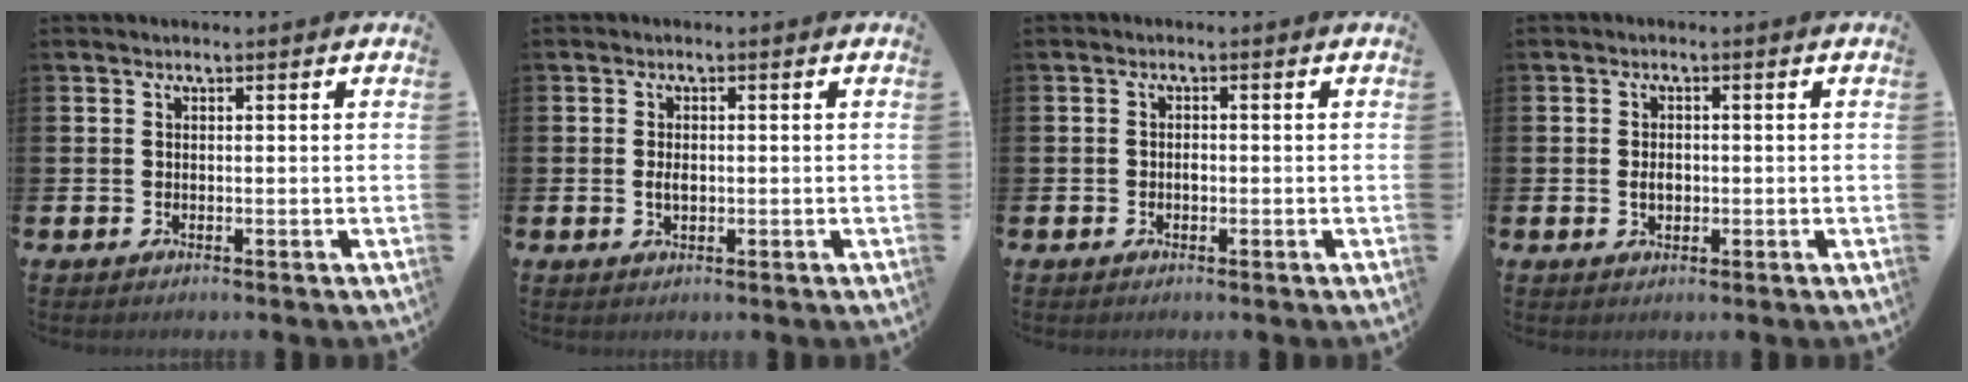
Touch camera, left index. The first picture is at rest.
{"total": 1.6, "force": [-0.1, 0.6, 1.5], "torque": [-0.028, 0.003, -0.004]}
{"total": 0.9, "force": [-0.4, 0.6, 0.5], "torque": [-0.008, 0.003, -0.009]}
{"total": 1.9, "force": [-0.3, 1.3, 1.4], "torque": [-0.018, 0.002, -0.009]}